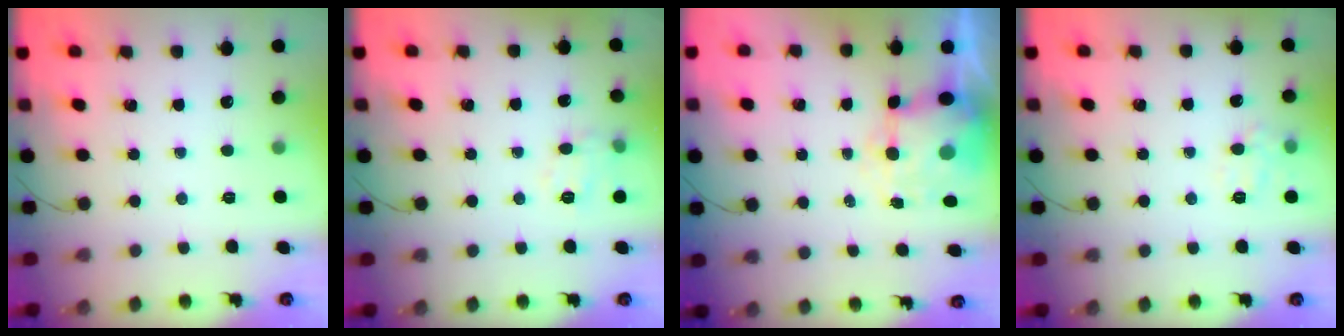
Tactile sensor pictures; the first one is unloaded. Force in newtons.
{"total": 6.0, "press": 5.9, "slide": 1.0}
{"total": 7.7, "press": 7.5, "slide": 1.8}
{"total": 8.1, "press": 8.0, "slide": 1.2}